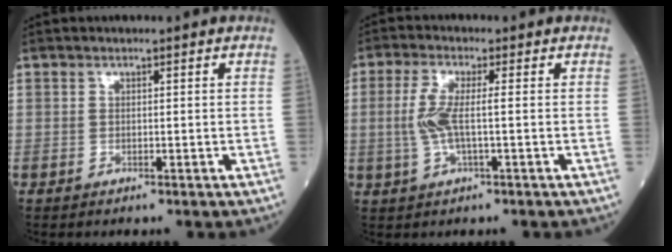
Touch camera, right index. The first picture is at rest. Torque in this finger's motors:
{"motor_torque": [1.13, 0.06, 0.60, 0.20]}